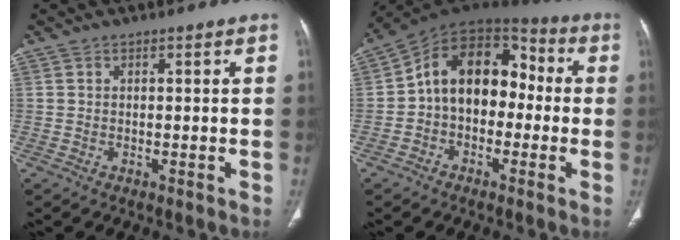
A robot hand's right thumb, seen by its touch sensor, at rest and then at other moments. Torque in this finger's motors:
{"motor_torque": [-0.25, 1.44, 0.37, 0.12, 0.14]}